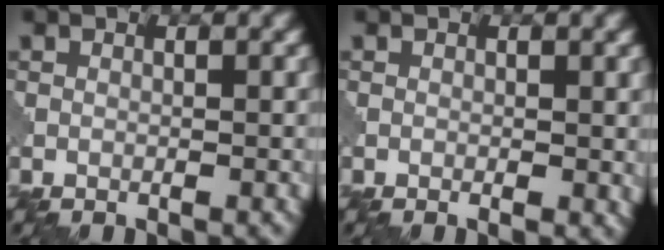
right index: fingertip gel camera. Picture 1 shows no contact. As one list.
[{"total": 0.9, "force": [0.0, 0.4, 0.8], "torque": [-0.011, -0.003, -0.001]}]